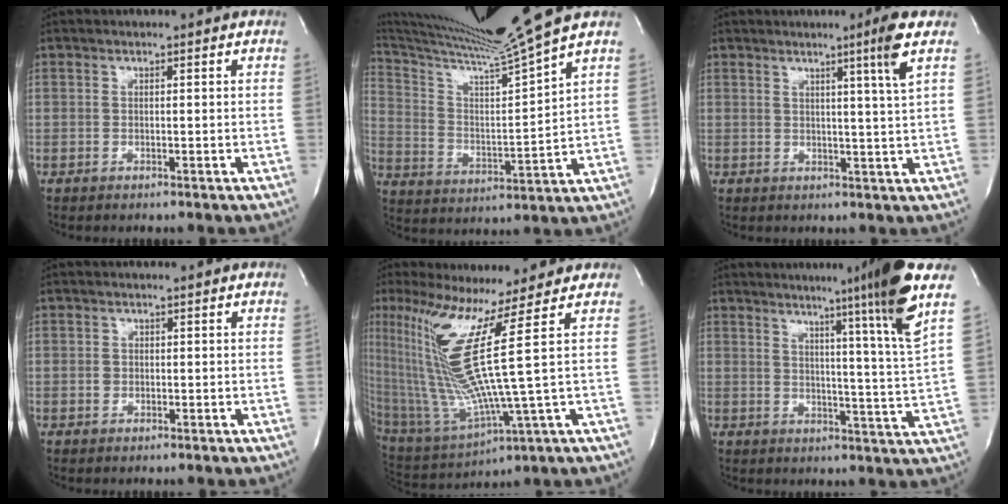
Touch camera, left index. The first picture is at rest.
{"total": 16.2, "force": [13.9, -4.1, 7.3], "torque": [-0.142, -0.051, 0.231]}
{"total": 4.7, "force": [2.2, -1.9, 3.7], "torque": [-0.064, -0.021, 0.038]}
{"total": 0.7, "force": [-0.1, 0.7, 0.2], "torque": [-0.001, 0.001, 0.000]}
{"total": 15.7, "force": [5.4, -2.9, 14.5], "torque": [-0.295, -0.023, 0.105]}
{"total": 12.4, "force": [7.2, -4.1, 9.2], "torque": [-0.137, -0.046, 0.091]}